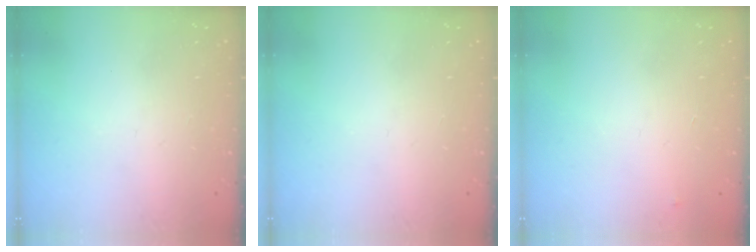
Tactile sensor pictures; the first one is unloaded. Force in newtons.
{"total": 0.0}
{"total": 2.5, "press": 2.5, "slide": 0.4}